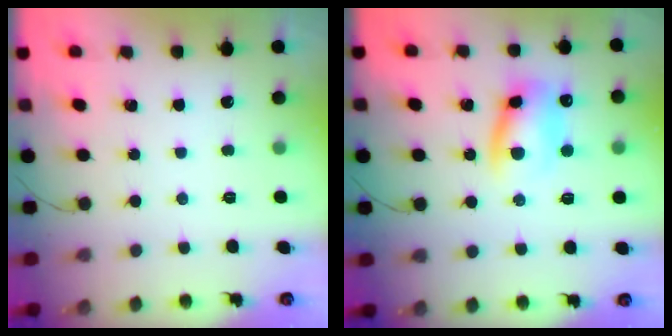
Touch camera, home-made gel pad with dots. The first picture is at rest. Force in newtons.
{"total": 11.2, "press": 11.1, "slide": 1.8}